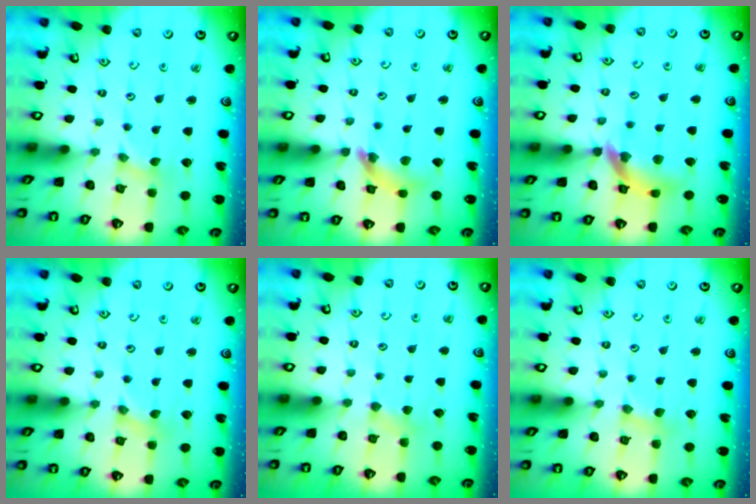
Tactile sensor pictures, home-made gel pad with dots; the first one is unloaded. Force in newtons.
{"total": 8.9, "press": 8.9, "slide": 1.2}
{"total": 12.9, "press": 12.8, "slide": 1.6}
{"total": 0.0}
{"total": 2.9, "press": 2.8, "slide": 0.5}
{"total": 2.7, "press": 2.7, "slide": 0.4}